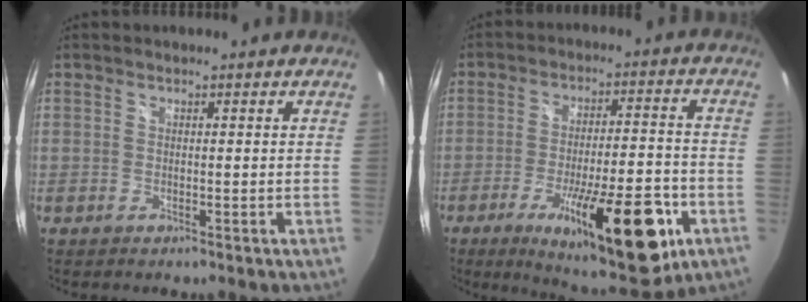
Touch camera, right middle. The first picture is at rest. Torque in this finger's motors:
{"motor_torque": [1.88, -0.26, 0.59, 0.21]}